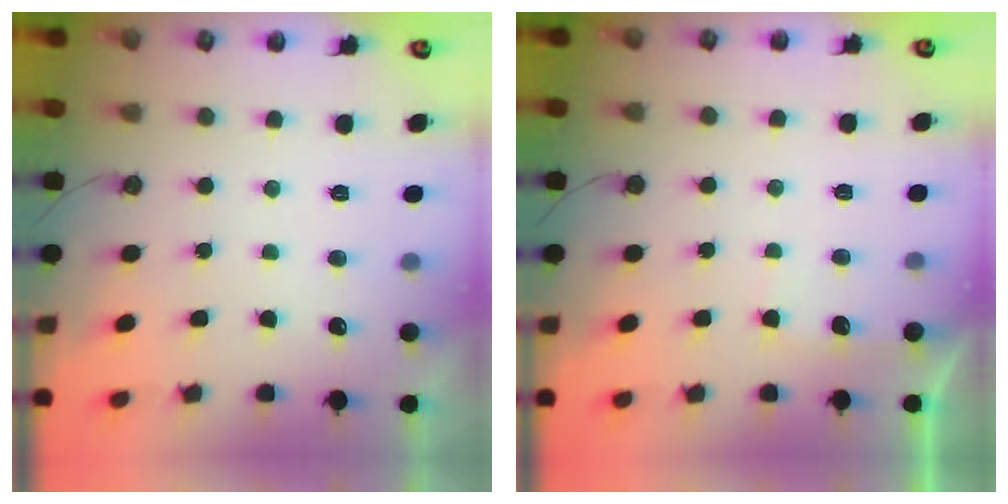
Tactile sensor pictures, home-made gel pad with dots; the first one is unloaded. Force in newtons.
{"total": 3.8, "press": 3.8, "slide": 0.3}